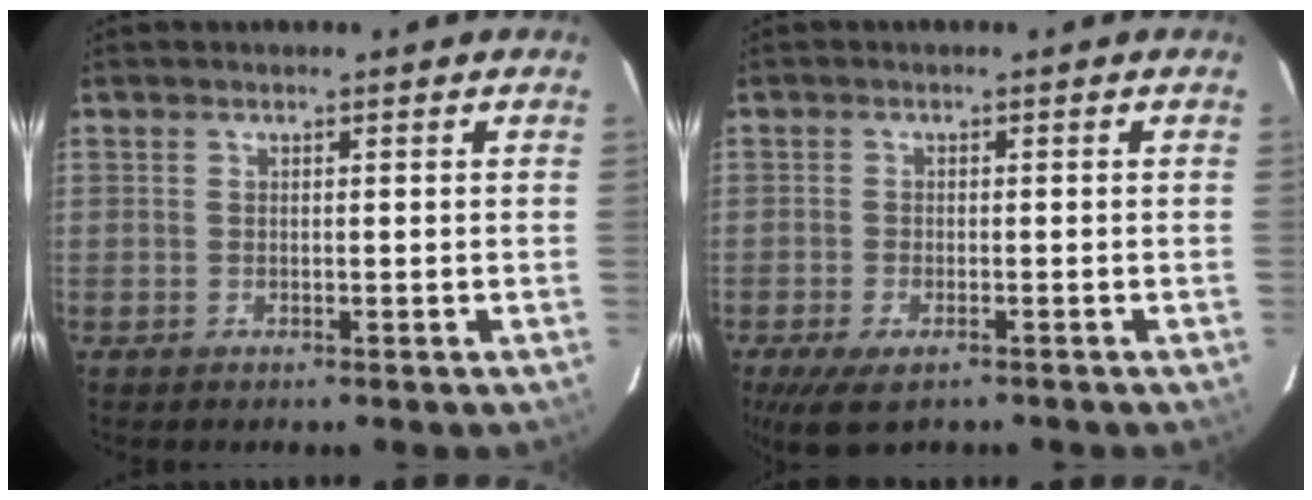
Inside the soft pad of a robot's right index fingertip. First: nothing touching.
{"total": 6.3, "force": [-4.4, 2.5, 3.8], "torque": [-0.067, -0.011, -0.071]}